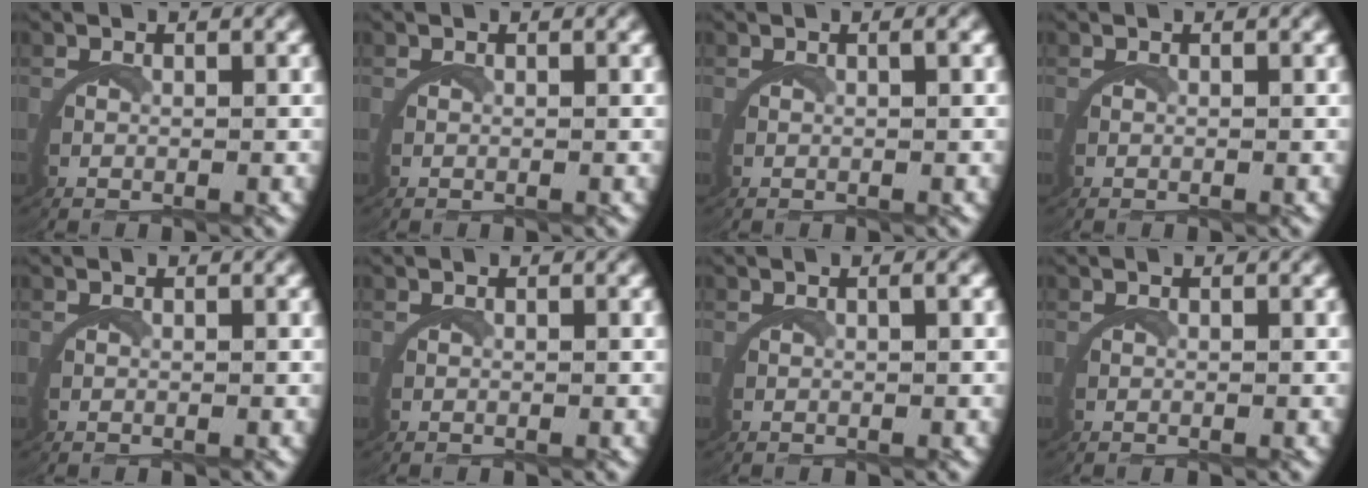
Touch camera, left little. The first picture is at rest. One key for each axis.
{"total": 0.0}
{"total": 0.6, "fx": 0.1, "fy": -0.1, "fz": 0.5, "tx": -0.011, "ty": 0.005, "tz": 0.002}
{"total": 0.0}
{"total": 0.0}
{"total": 0.0}
{"total": 0.6, "fx": 0.1, "fy": -0.2, "fz": 0.6, "tx": -0.013, "ty": 0.005, "tz": 0.002}
{"total": 0.0}